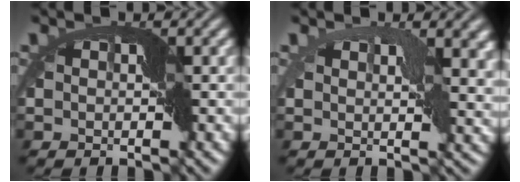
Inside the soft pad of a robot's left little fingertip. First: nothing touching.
{"total": 4.7, "force": [1.5, 2.3, 3.8], "torque": [-0.056, -0.004, 0.025]}